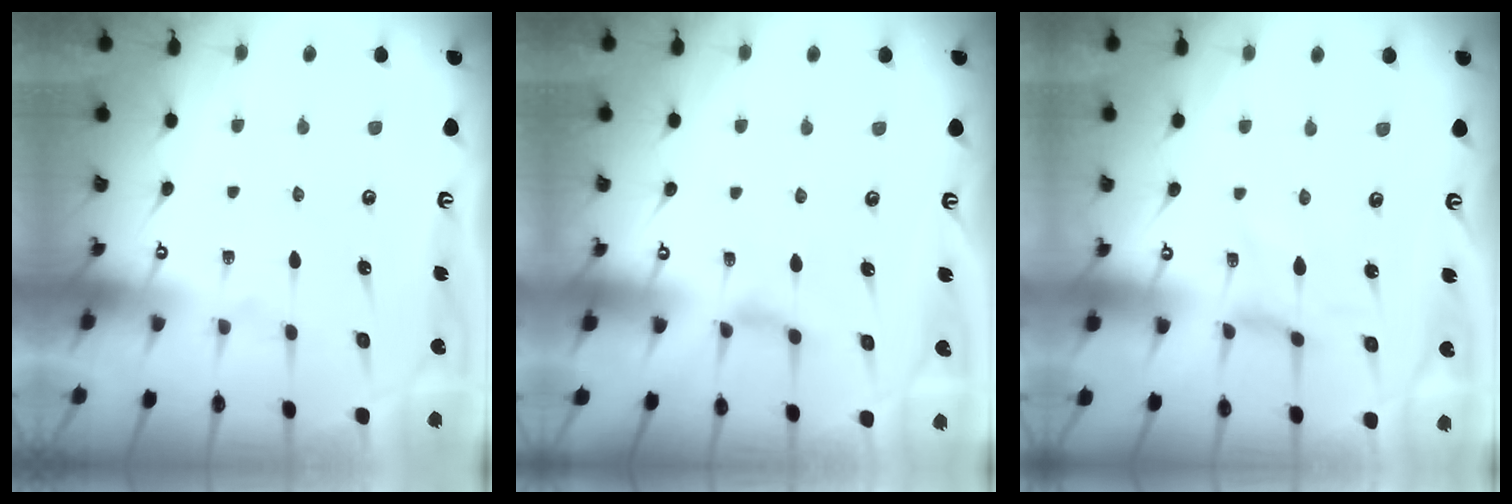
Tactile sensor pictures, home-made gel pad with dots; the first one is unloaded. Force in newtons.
{"total": 2.3, "press": 2.2, "slide": 0.5}
{"total": 0.0}